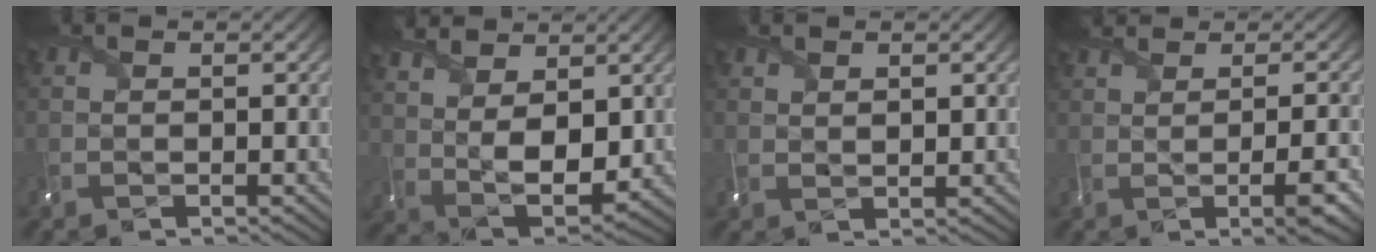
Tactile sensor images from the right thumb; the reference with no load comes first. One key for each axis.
{"total": 10.8, "fx": 4.8, "fy": 5.7, "fz": 7.8, "tx": -0.188, "ty": 0.008, "tz": 0.078}
{"total": 1.4, "fx": 1.0, "fy": 0.5, "fz": 0.9, "tx": -0.011, "ty": -0.005, "tz": 0.020}
{"total": 4.4, "fx": 1.0, "fy": 0.8, "fz": 4.2, "tx": -0.047, "ty": 0.020, "tz": -0.001}